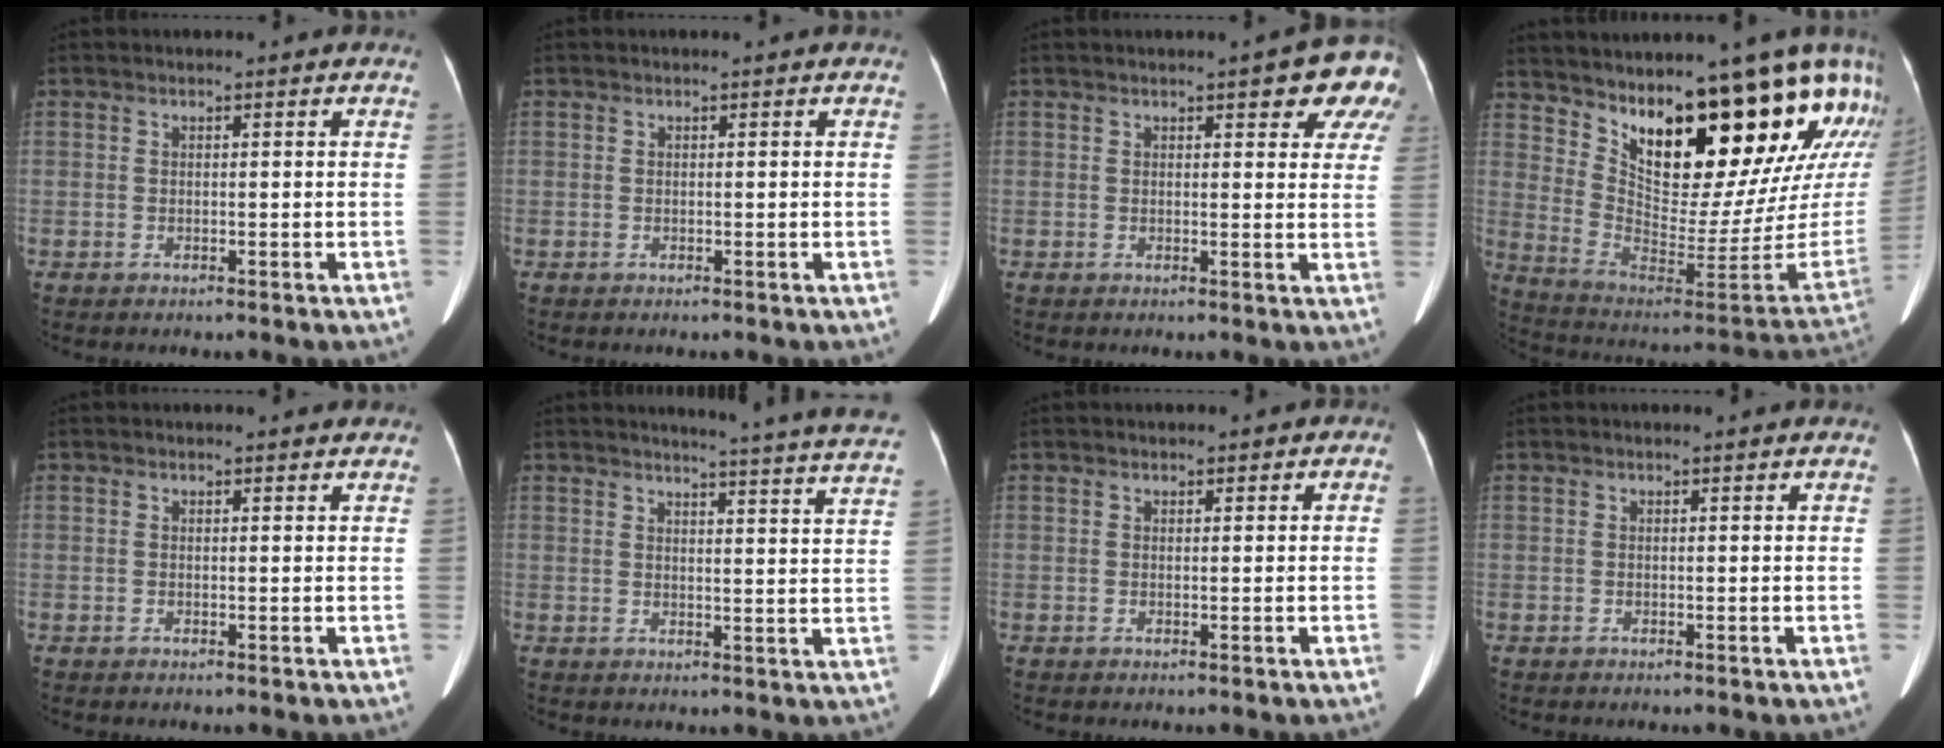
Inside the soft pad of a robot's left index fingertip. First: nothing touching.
{"total": 0.0}
{"total": 9.1, "force": [6.1, 2.4, 6.2], "torque": [-0.059, -0.011, 0.053]}
{"total": 25.2, "force": [18.7, 4.6, 16.2], "torque": [-0.247, -0.070, 0.267]}
{"total": 3.5, "force": [3.2, 0.8, 1.1], "torque": [-0.010, 0.002, 0.030]}
{"total": 19.5, "force": [18.7, -1.1, 5.6], "torque": [-0.075, -0.111, 0.196]}
{"total": 1.0, "force": [0.3, 0.8, 0.5], "torque": [-0.002, -0.009, 0.000]}
{"total": 1.6, "force": [1.5, 0.0, 0.5], "torque": [-0.004, 0.001, 0.016]}